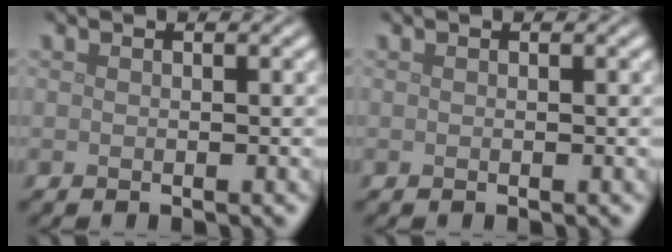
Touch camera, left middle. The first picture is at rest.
{"total": 0.0}